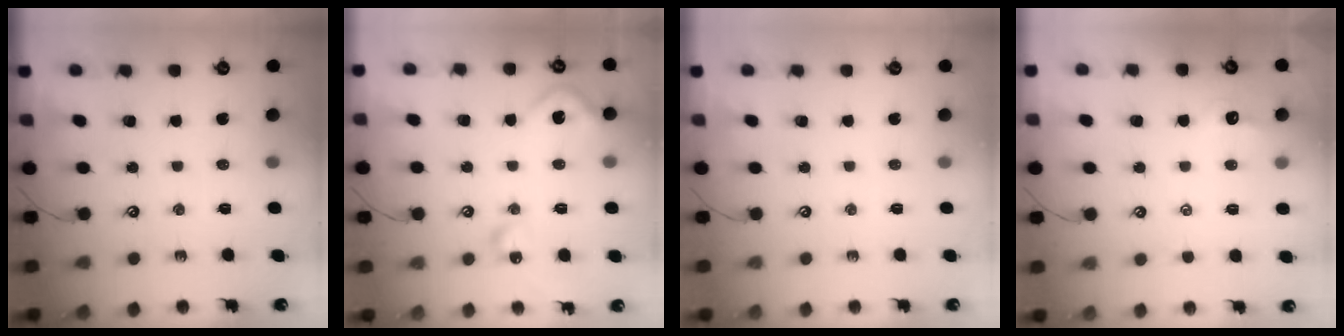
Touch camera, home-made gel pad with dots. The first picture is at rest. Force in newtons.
{"total": 9.9, "press": 9.8, "slide": 1.3}
{"total": 0.0}
{"total": 1.5, "press": 1.3, "slide": 0.7}